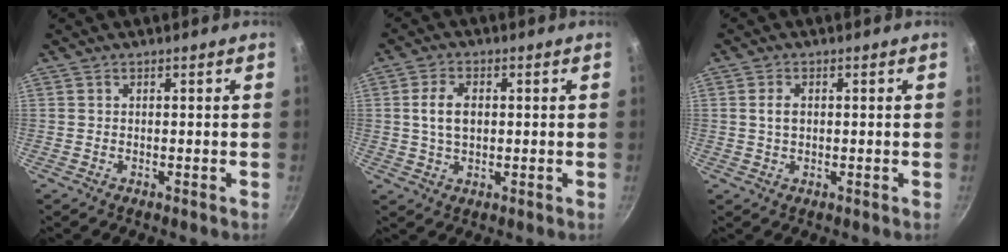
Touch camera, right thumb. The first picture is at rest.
{"total": 5.9, "force": [0.7, 3.7, 4.6], "torque": [-0.076, 0.005, 0.012]}
{"total": 2.5, "force": [0.3, 1.6, 1.9], "torque": [-0.030, 0.004, 0.007]}